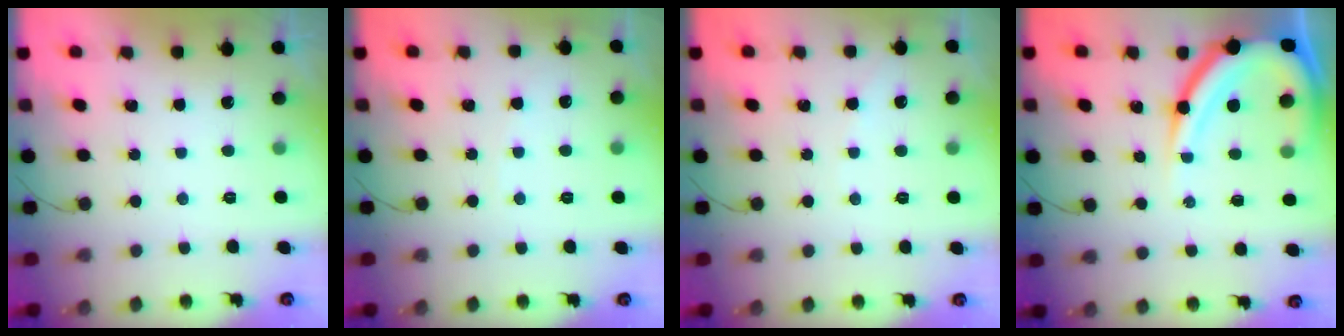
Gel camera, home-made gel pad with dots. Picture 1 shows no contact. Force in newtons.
{"total": 2.9, "press": 2.9, "slide": 0.4}
{"total": 2.3, "press": 2.3, "slide": 0.3}
{"total": 16.0, "press": 16.0, "slide": 1.5}